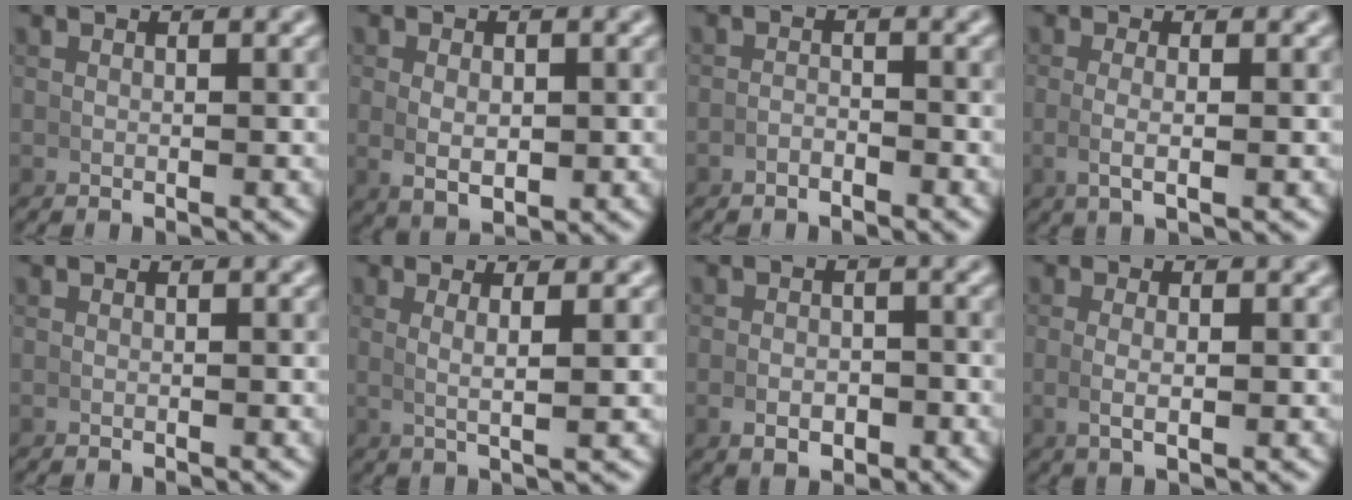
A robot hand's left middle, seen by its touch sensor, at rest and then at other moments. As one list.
[{"total": 3.0, "force": [-0.1, 1.7, 2.4], "torque": [-0.052, -0.018, 0.016]}, {"total": 1.4, "force": [-1.4, 0.3, 0.2], "torque": [-0.001, -0.001, -0.027]}, {"total": 2.0, "force": [-0.2, 0.3, 2.0], "torque": [-0.048, -0.008, 0.002]}, {"total": 0.0}, {"total": 3.1, "force": [1.2, 0.0, 2.8], "torque": [-0.046, 0.003, 0.023]}, {"total": 2.4, "force": [-1.2, 1.6, 1.4], "torque": [-0.017, -0.005, -0.017]}, {"total": 1.9, "force": [-0.1, 0.5, 1.8], "torque": [-0.042, -0.007, 0.005]}]